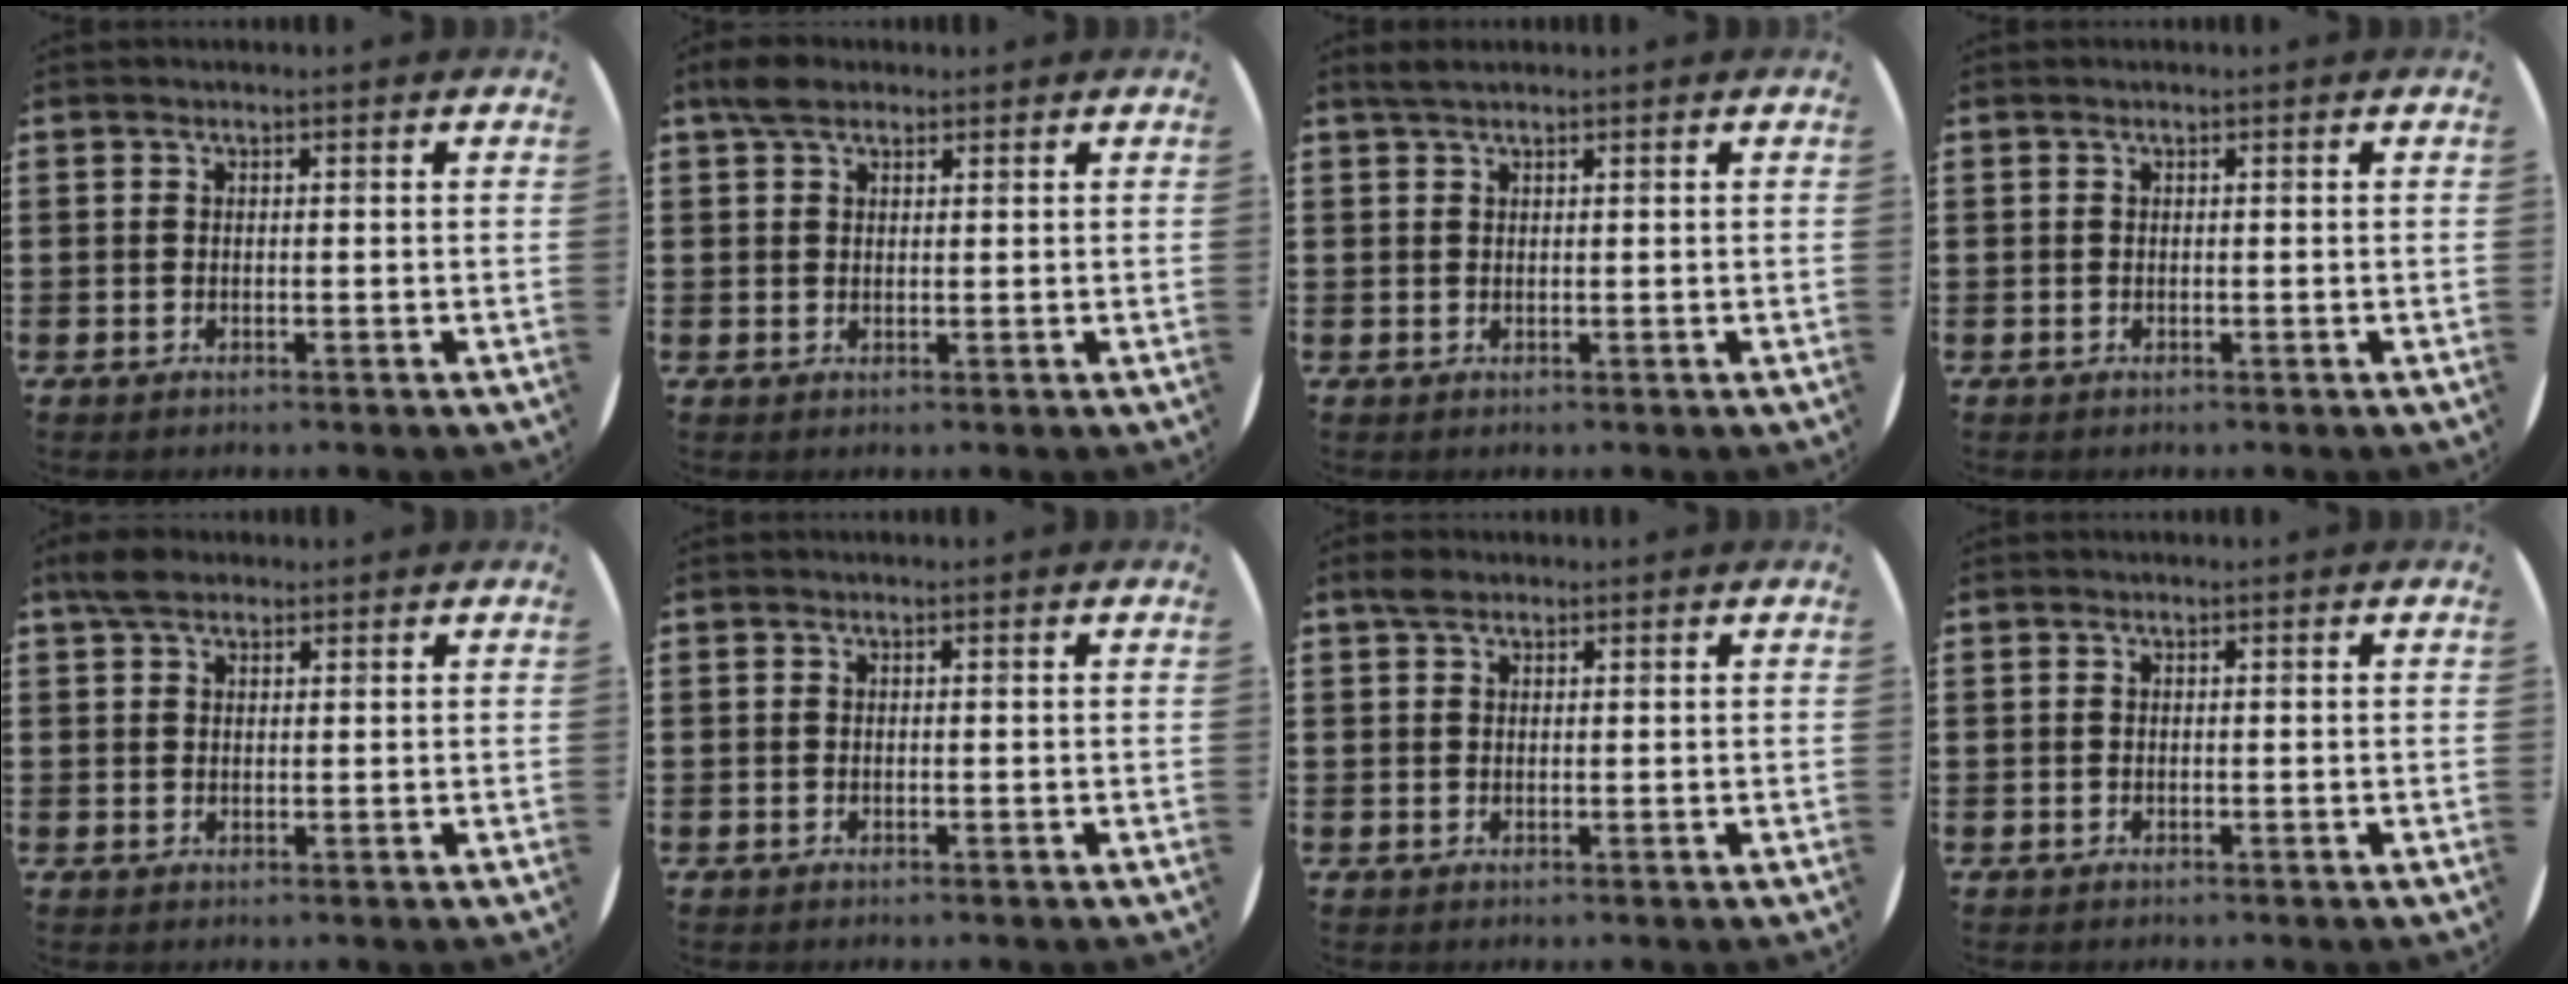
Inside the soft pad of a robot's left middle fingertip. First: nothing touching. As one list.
[{"total": 2.9, "force": [2.3, 1.3, 1.2], "torque": [-0.020, 0.005, 0.041]}, {"total": 1.3, "force": [1.2, 0.2, 0.6], "torque": [-0.013, 0.003, 0.021]}, {"total": 0.0}, {"total": 3.0, "force": [2.3, 1.3, 1.2], "torque": [-0.021, 0.005, 0.042]}, {"total": 0.0}, {"total": 1.6, "force": [1.3, 0.8, 0.6], "torque": [-0.005, 0.001, 0.022]}, {"total": 0.0}]